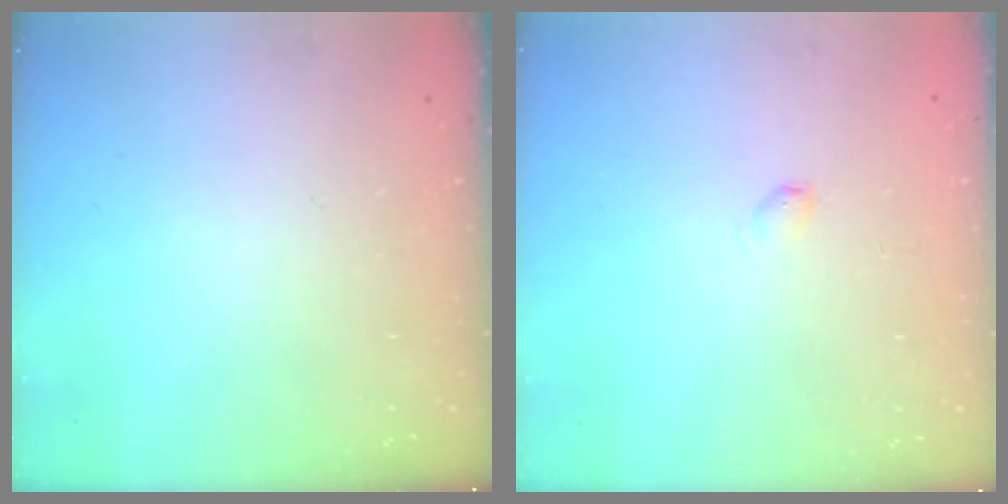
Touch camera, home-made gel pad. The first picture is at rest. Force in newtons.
{"total": 2.5, "press": 2.5, "slide": 0.4}